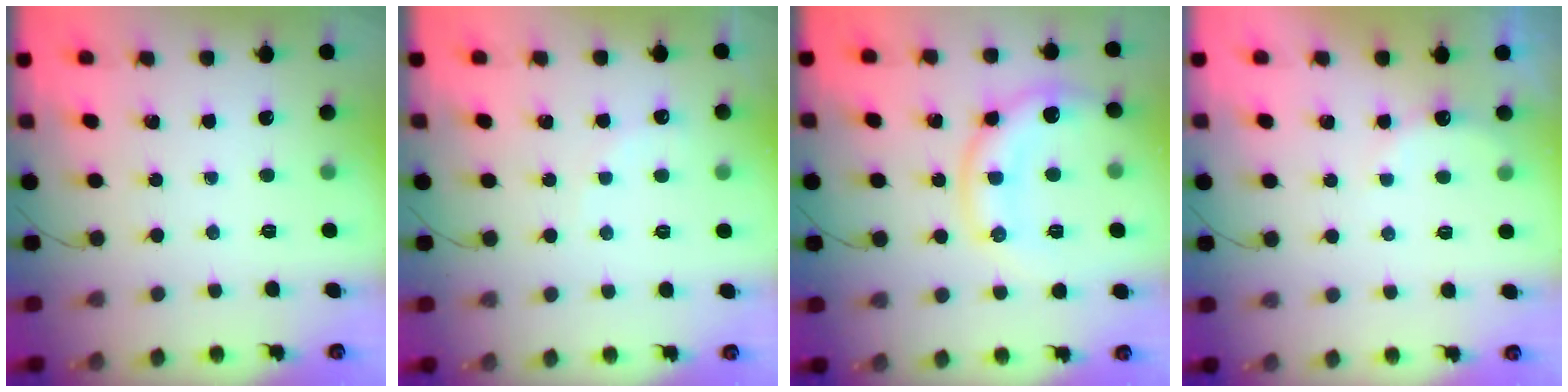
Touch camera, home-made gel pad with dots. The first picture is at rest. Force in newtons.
{"total": 5.6, "press": 5.5, "slide": 1.1}
{"total": 12.4, "press": 12.4, "slide": 0.4}
{"total": 7.2, "press": 7.1, "slide": 1.1}